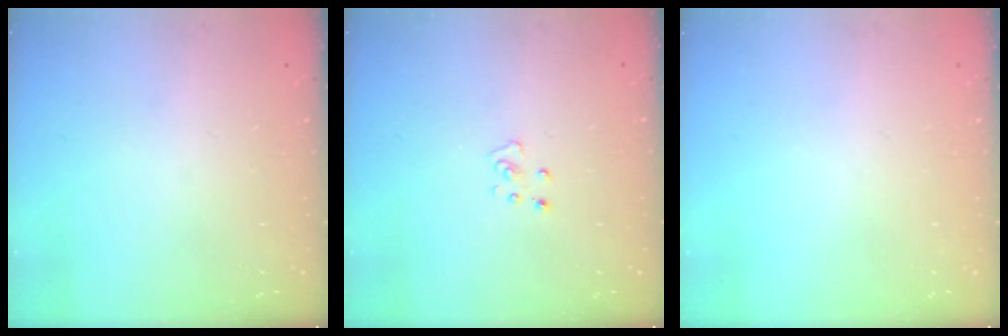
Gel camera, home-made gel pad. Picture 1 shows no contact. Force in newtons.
{"total": 2.8, "press": 2.8, "slide": 0.2}
{"total": 0.0}